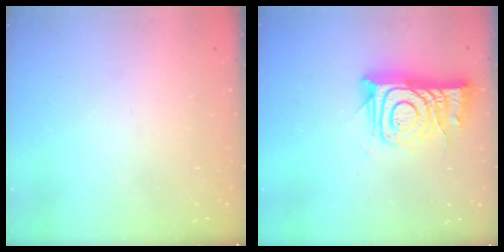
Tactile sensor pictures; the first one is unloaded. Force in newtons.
{"total": 11.6, "press": 11.5, "slide": 1.0}